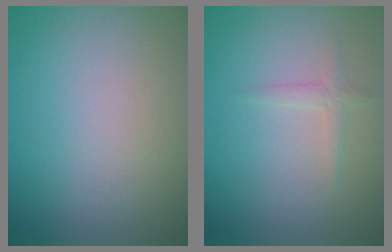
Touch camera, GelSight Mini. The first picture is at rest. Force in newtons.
{"total": 1.1, "press": 1.1, "slide": 0.1}